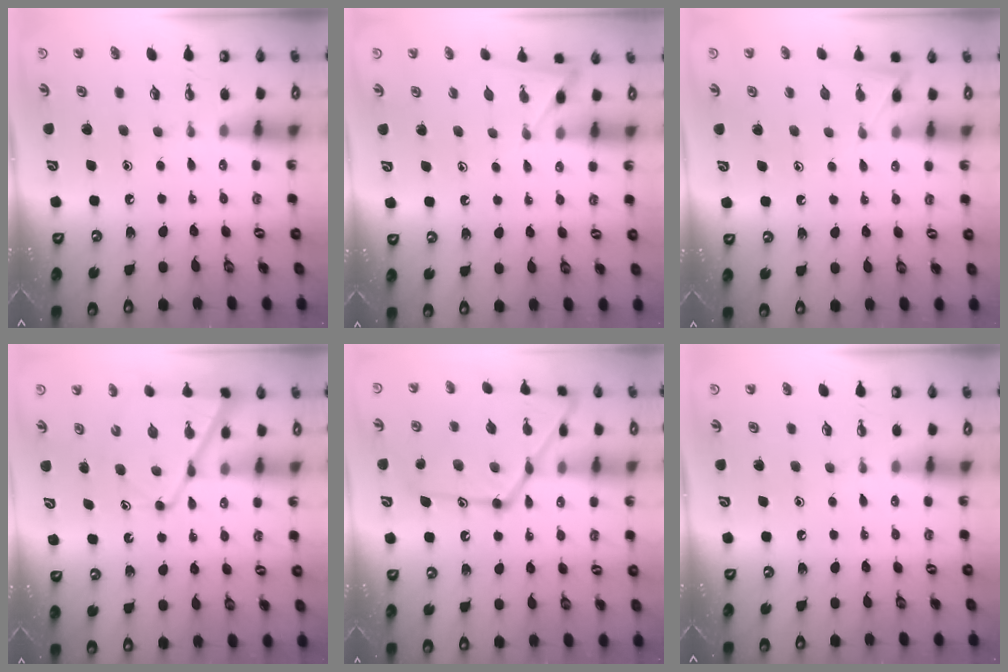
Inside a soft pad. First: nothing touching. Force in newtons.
{"total": 4.7, "press": 4.7, "slide": 0.6}
{"total": 5.9, "press": 5.8, "slide": 0.6}
{"total": 11.5, "press": 11.5, "slide": 1.0}
{"total": 21.7, "press": 21.6, "slide": 1.7}
{"total": 0.0}